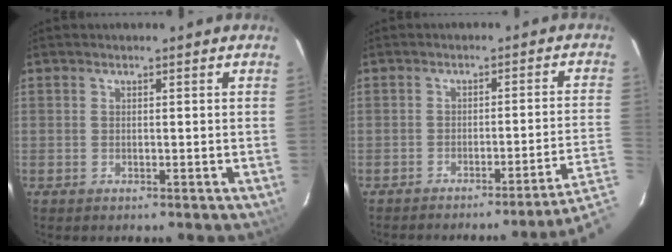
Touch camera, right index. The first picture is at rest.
{"total": 7.2, "force": [-5.4, -4.0, 2.7], "torque": [-0.042, -0.016, -0.069]}